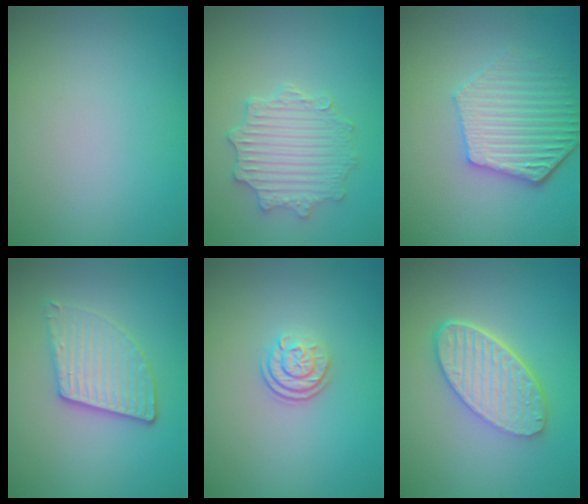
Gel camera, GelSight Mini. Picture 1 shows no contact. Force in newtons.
{"total": 4.5, "press": 3.8, "slide": 2.4}
{"total": 5.1, "press": 4.2, "slide": 2.9}
{"total": 3.7, "press": 3.2, "slide": 2.0}
{"total": 2.5, "press": 1.8, "slide": 1.6}
{"total": 6.0, "press": 4.5, "slide": 3.9}